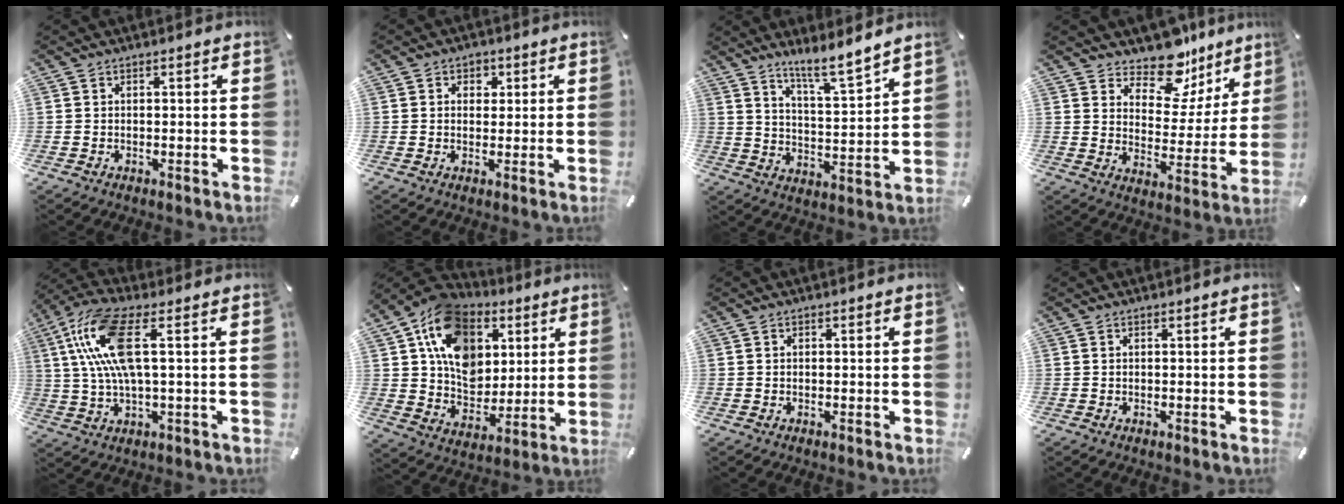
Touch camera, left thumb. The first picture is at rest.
{"total": 2.8, "force": [0.6, 2.5, 1.0], "torque": [0.002, -0.002, 0.002]}
{"total": 8.9, "force": [8.1, 1.0, 3.6], "torque": [-0.064, -0.061, 0.143]}
{"total": 13.2, "force": [10.9, 6.5, 3.9], "torque": [-0.059, -0.099, 0.195]}
{"total": 13.4, "force": [3.0, 4.4, 12.3], "torque": [-0.260, -0.011, 0.049]}
{"total": 16.0, "force": [5.8, 12.9, 7.6], "torque": [-0.130, -0.019, 0.113]}
{"total": 0.0}
{"total": 0.0}